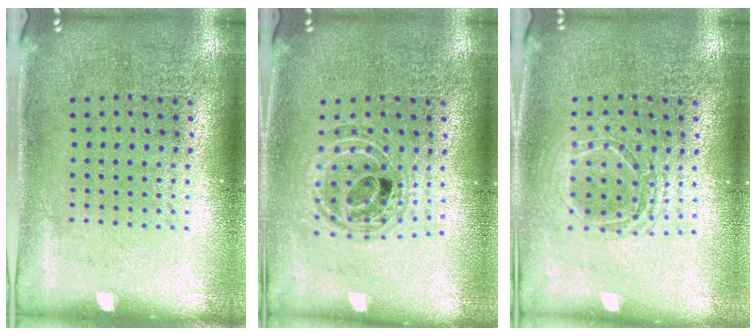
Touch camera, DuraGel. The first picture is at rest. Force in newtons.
{"total": 0.8, "press": 0.8, "slide": 0.2}
{"total": 1.6, "press": 1.3, "slide": 0.8}